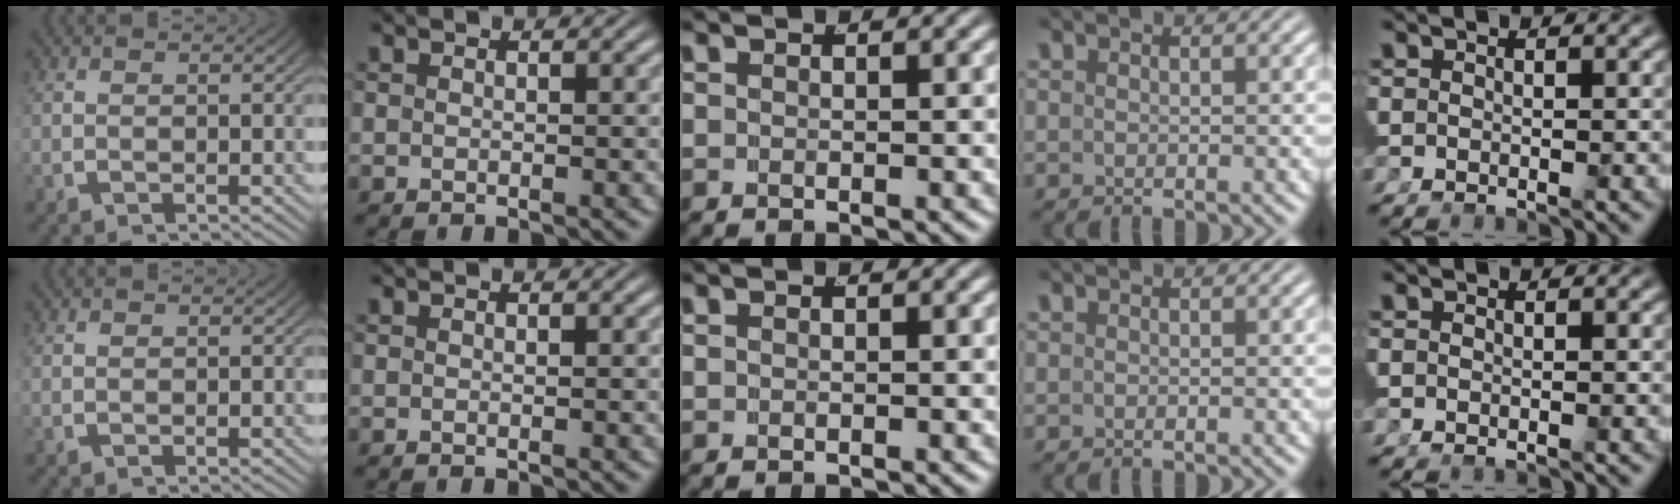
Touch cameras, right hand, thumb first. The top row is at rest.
{"little": {"total": 0.5, "force": [-0.2, 0.5, 0.2], "torque": [-0.008, -0.002, -0.003]}}